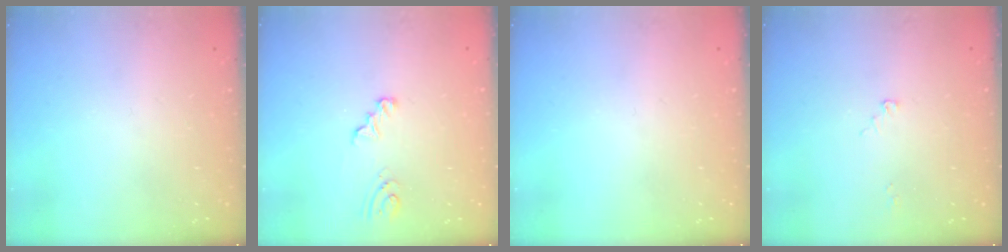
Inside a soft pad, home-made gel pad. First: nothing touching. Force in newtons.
{"total": 3.0, "press": 3.0, "slide": 0.3}
{"total": 0.0}
{"total": 2.1, "press": 2.1, "slide": 0.2}